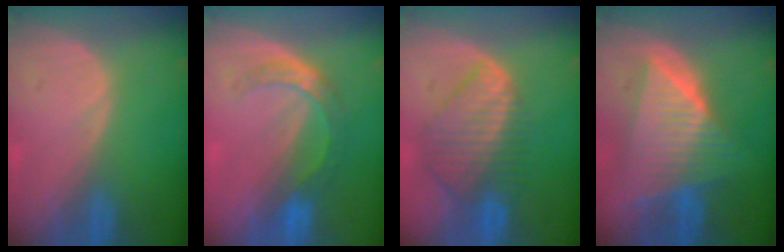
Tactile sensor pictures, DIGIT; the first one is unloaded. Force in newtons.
{"total": 5.5, "press": 4.9, "slide": 2.3}
{"total": 8.8, "press": 7.7, "slide": 4.2}
{"total": 10.0, "press": 10.0, "slide": 0.6}